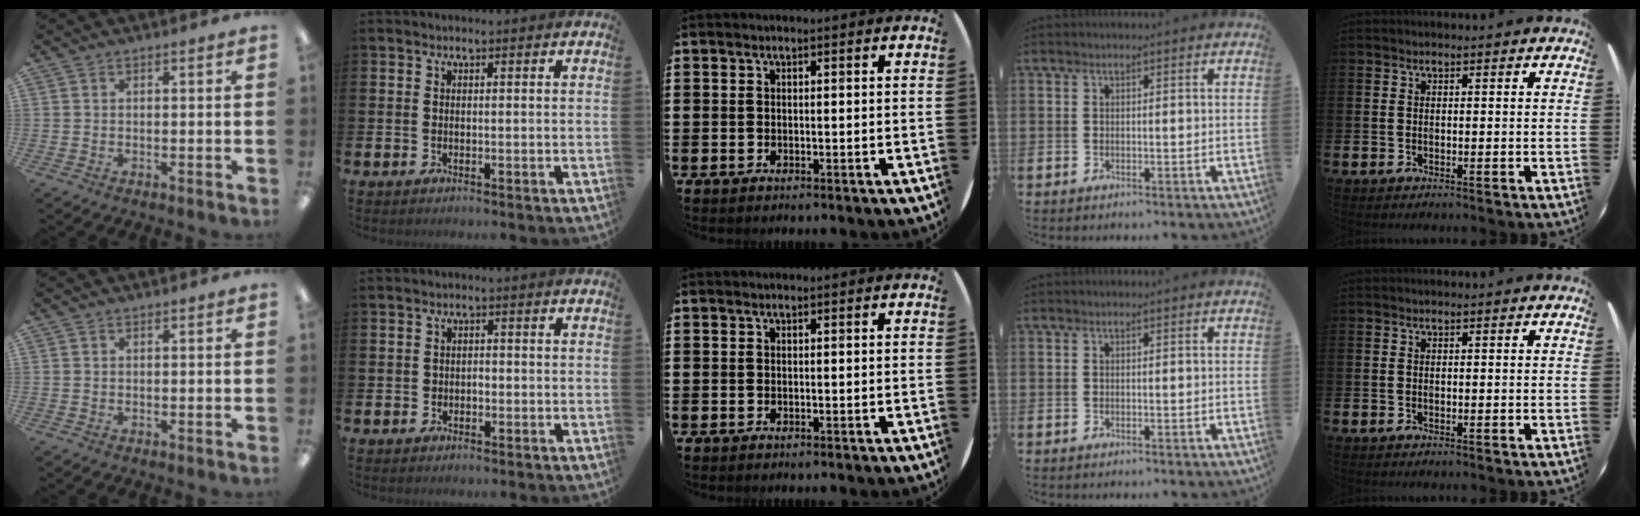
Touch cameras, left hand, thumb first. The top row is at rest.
{"thumb": {"total": 0.6, "force": [0.4, 0.4, 0.0], "torque": [-0.001, 0.003, 0.006]}, "index": {"total": 1.3, "force": [-0.3, 1.1, 0.6], "torque": [-0.001, 0.000, -0.011]}}